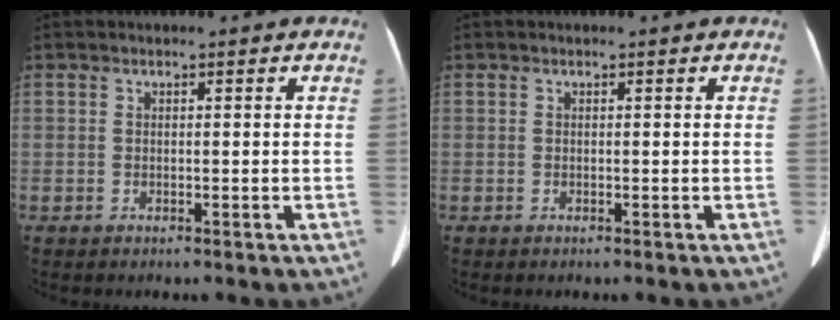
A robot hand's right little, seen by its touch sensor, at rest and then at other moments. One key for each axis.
{"total": 0.0}